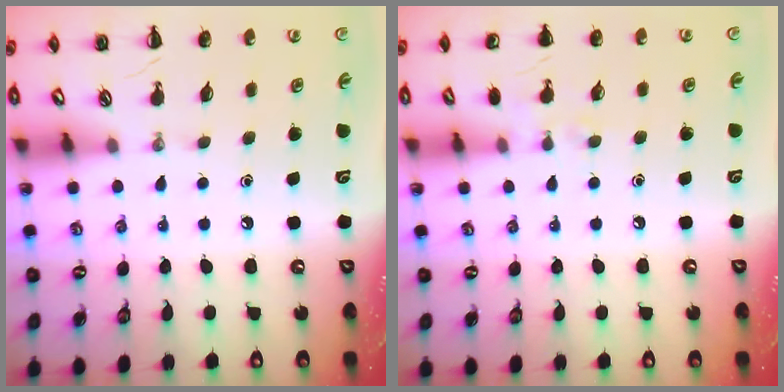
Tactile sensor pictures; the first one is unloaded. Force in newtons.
{"total": 5.3, "press": 5.1, "slide": 1.6}